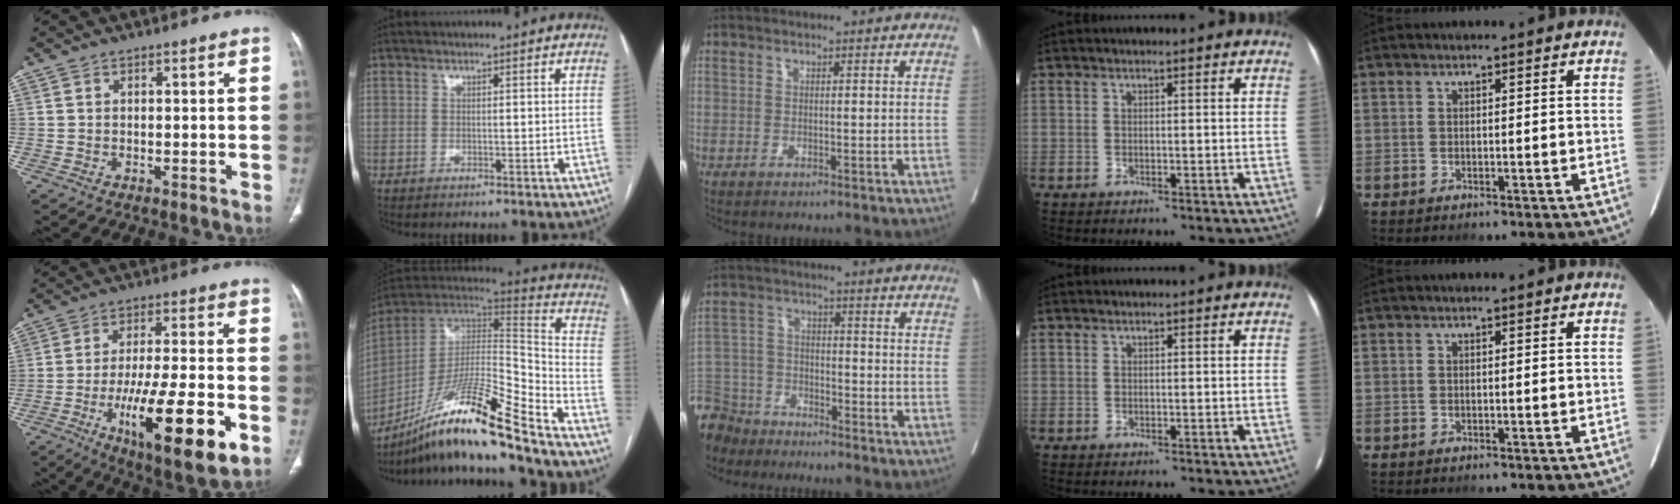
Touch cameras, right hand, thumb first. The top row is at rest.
{"thumb": {"total": 19.9, "force": [-7.2, 5.2, 17.8], "torque": [-0.287, 0.010, -0.104]}, "index": {"total": 20.1, "force": [-15.0, -0.1, 13.3], "torque": [-0.250, 0.002, -0.271]}, "middle": {"total": 11.1, "force": [-9.8, 5.0, 1.3], "torque": [-0.046, 0.005, -0.188]}}